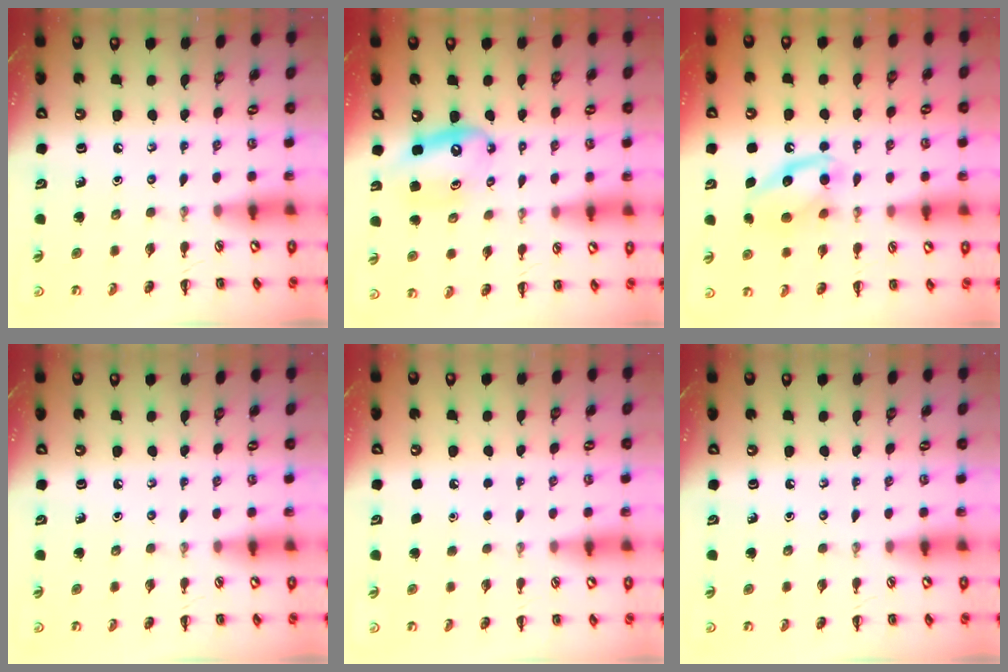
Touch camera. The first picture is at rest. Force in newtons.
{"total": 11.4, "press": 11.0, "slide": 3.0}
{"total": 13.3, "press": 13.2, "slide": 1.7}
{"total": 0.0}
{"total": 1.8, "press": 1.7, "slide": 0.1}
{"total": 0.0}